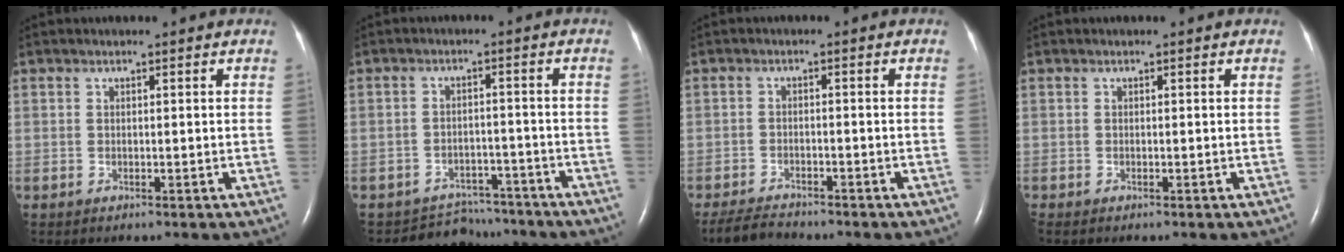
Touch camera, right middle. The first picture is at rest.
{"total": 6.3, "force": [-5.7, 2.3, -1.2], "torque": [0.017, 0.021, -0.081]}
{"total": 3.8, "force": [-3.6, 0.6, 1.0], "torque": [-0.022, -0.014, -0.065]}
{"total": 0.0}